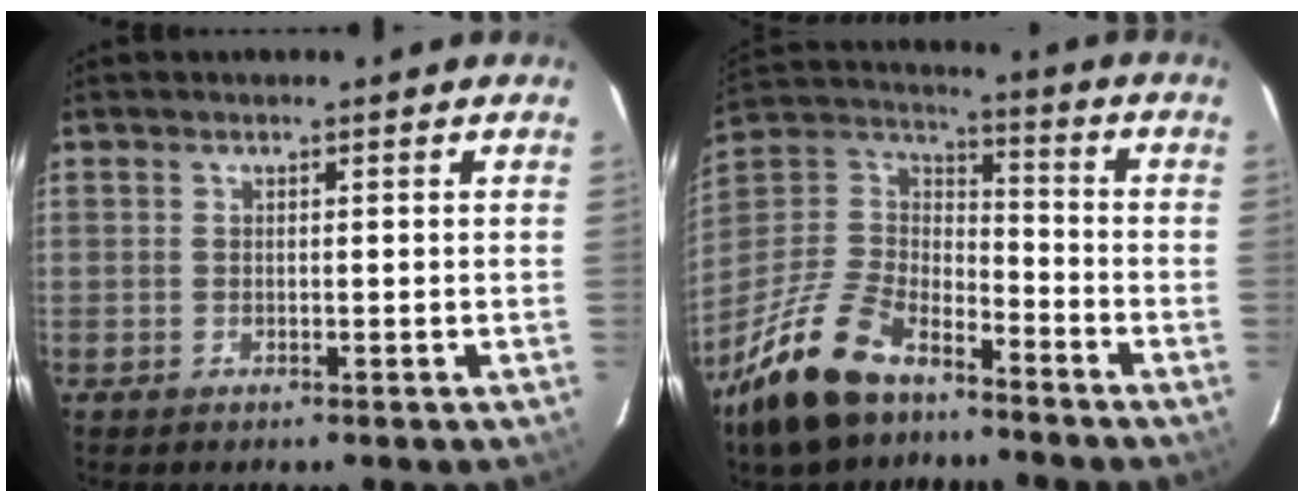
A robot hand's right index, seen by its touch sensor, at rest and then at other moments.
{"total": 20.6, "force": [-13.8, 10.1, 11.4], "torque": [-0.251, 0.002, -0.246]}